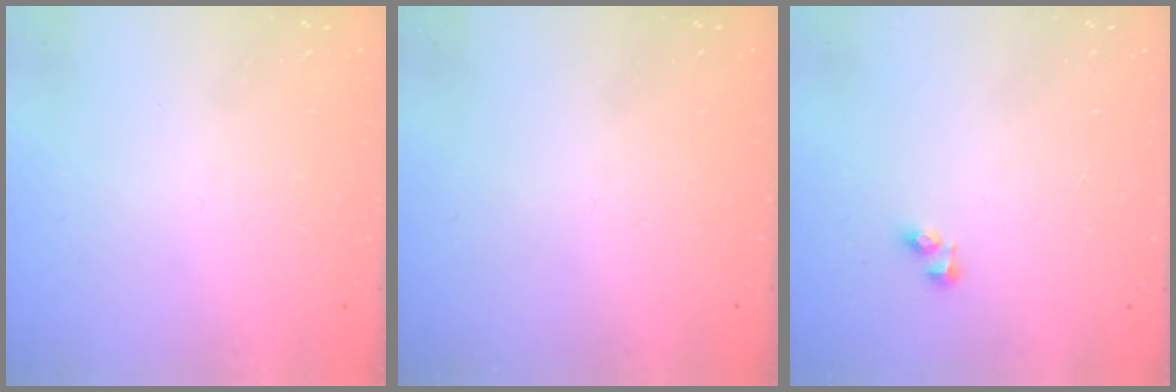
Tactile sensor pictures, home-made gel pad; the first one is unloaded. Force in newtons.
{"total": 0.0}
{"total": 2.0, "press": 2.0, "slide": 0.3}